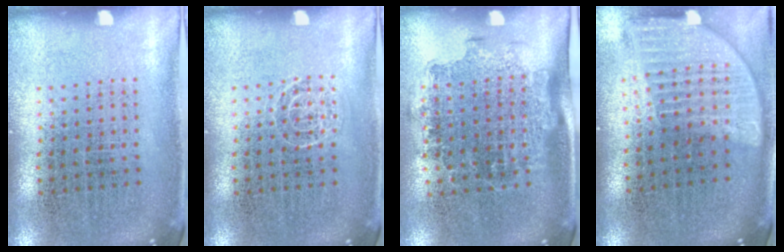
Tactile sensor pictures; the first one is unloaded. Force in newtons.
{"total": 0.9, "press": 0.9, "slide": 0.2}
{"total": 1.3, "press": 1.1, "slide": 0.7}
{"total": 2.0, "press": 1.6, "slide": 1.2}